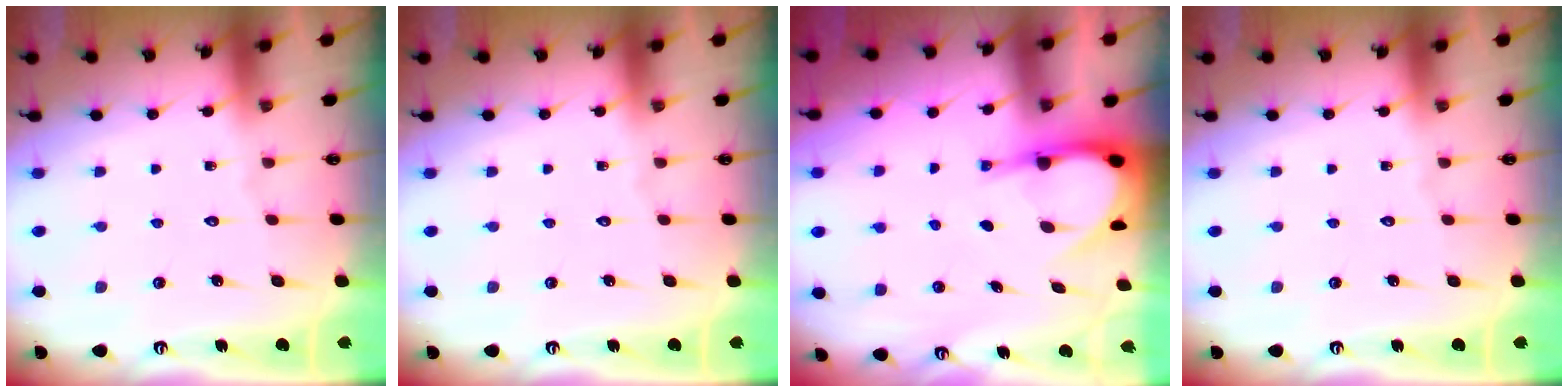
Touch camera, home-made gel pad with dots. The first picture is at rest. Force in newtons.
{"total": 0.0}
{"total": 6.5, "press": 6.4, "slide": 0.8}
{"total": 0.0}